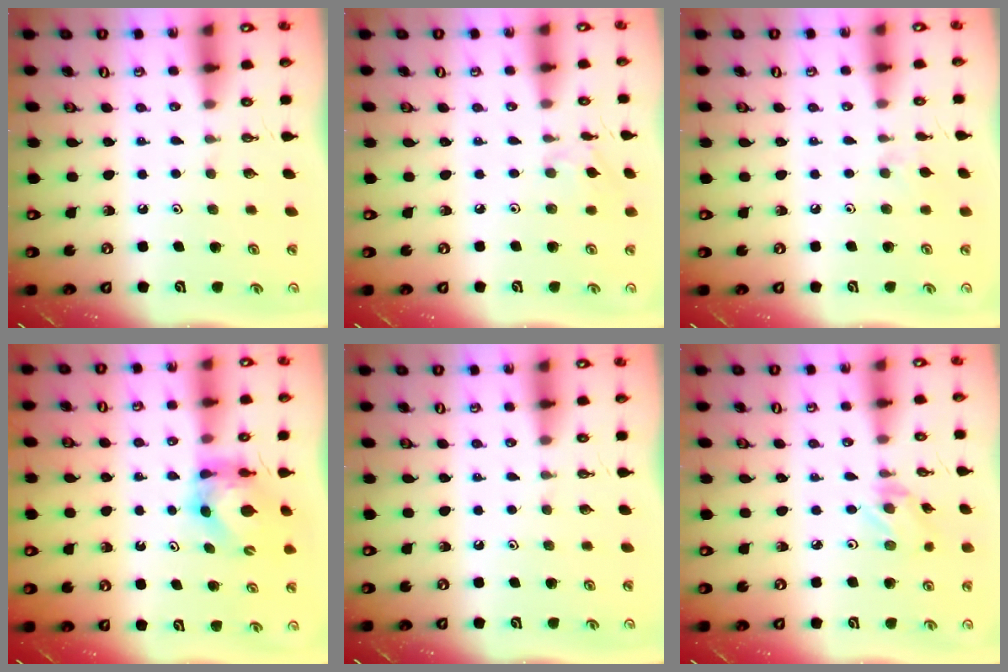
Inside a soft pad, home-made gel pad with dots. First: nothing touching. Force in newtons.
{"total": 3.5, "press": 3.5, "slide": 0.5}
{"total": 4.1, "press": 4.0, "slide": 0.6}
{"total": 5.8, "press": 5.8, "slide": 0.6}
{"total": 0.0}
{"total": 2.1, "press": 2.1, "slide": 0.3}